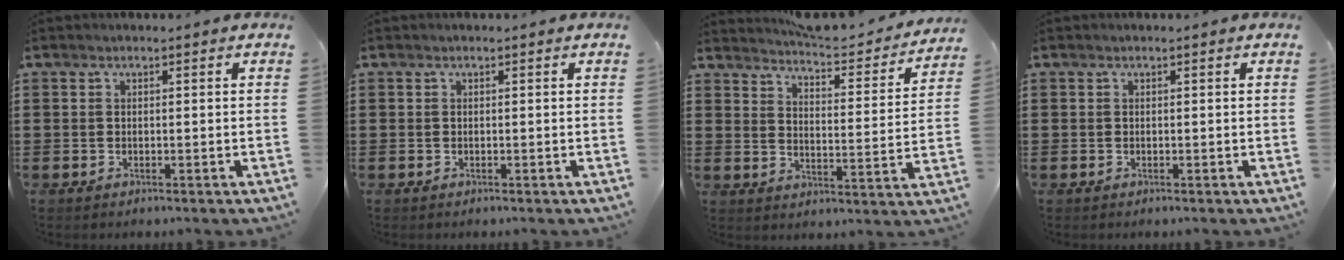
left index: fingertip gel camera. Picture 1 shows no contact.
{"total": 0.0}
{"total": 4.6, "force": [4.5, 0.2, 0.7], "torque": [-0.024, -0.044, 0.071]}
{"total": 0.0}